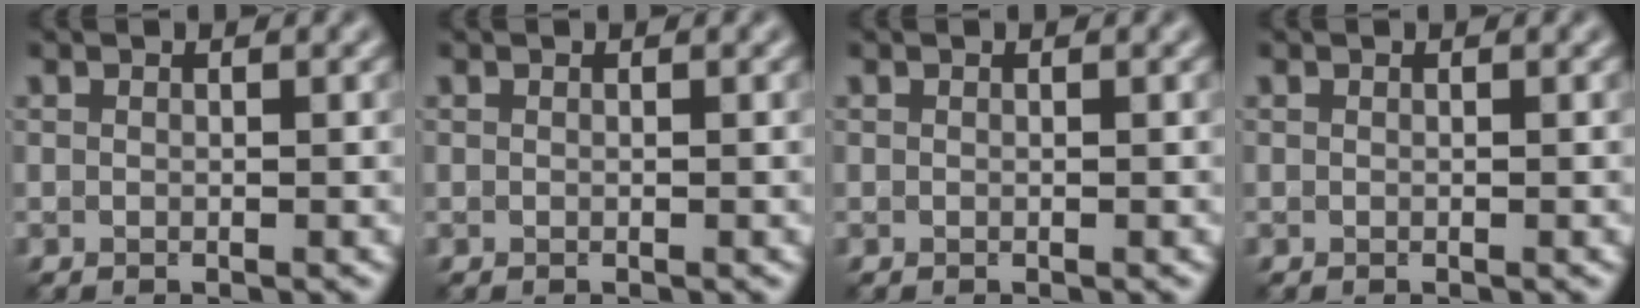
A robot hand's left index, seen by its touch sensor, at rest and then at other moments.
{"total": 0.0}
{"total": 0.0}
{"total": 0.0}